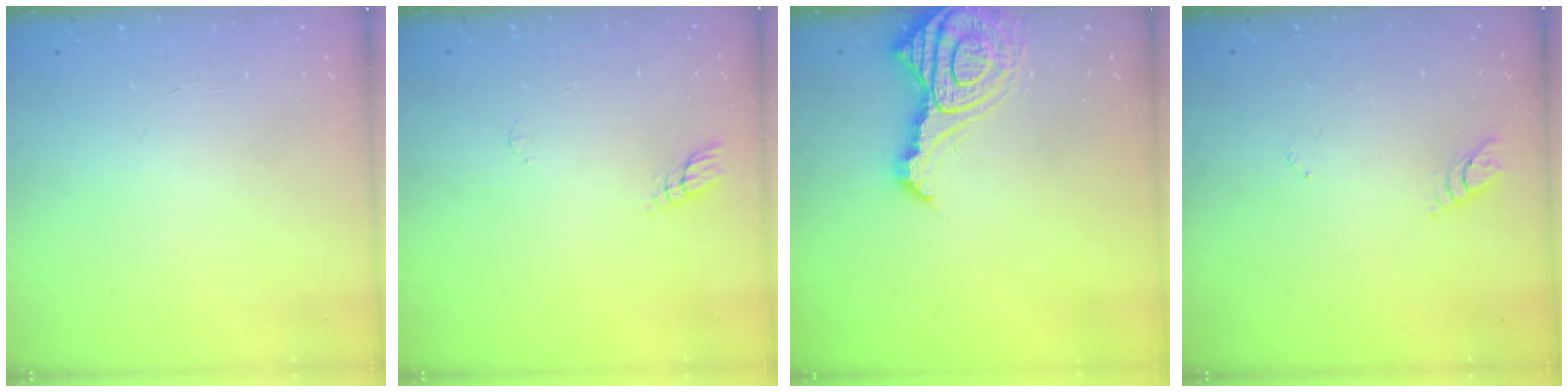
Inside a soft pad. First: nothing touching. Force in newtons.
{"total": 6.6, "press": 6.5, "slide": 0.8}
{"total": 14.7, "press": 14.6, "slide": 1.8}
{"total": 2.7, "press": 2.7, "slide": 0.2}